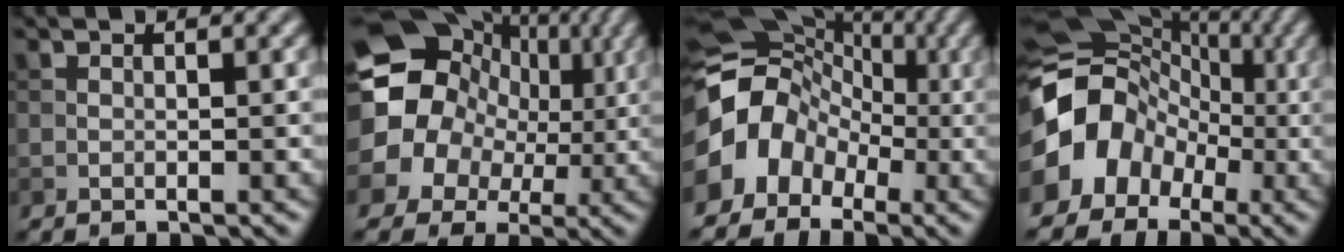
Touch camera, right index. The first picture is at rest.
{"total": 19.7, "force": [3.8, 17.6, 7.9], "torque": [-0.189, 0.034, 0.026]}
{"total": 8.7, "force": [-1.9, 7.1, 4.6], "torque": [-0.075, 0.011, -0.044]}
{"total": 11.2, "force": [-2.0, 9.5, 5.6], "torque": [-0.093, 0.003, -0.050]}